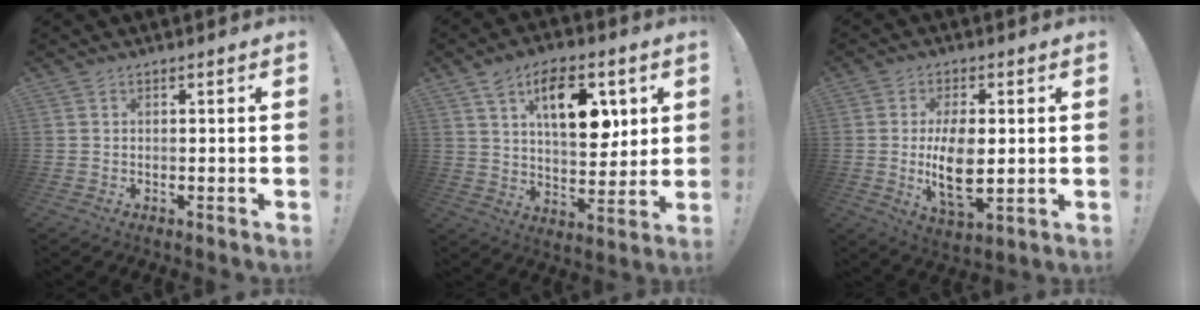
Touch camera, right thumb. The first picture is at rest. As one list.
[{"total": 16.2, "force": [6.9, 8.7, 11.8], "torque": [-0.161, -0.014, 0.116]}, {"total": 12.3, "force": [-0.1, 6.3, 10.6], "torque": [-0.200, -0.016, -0.006]}]